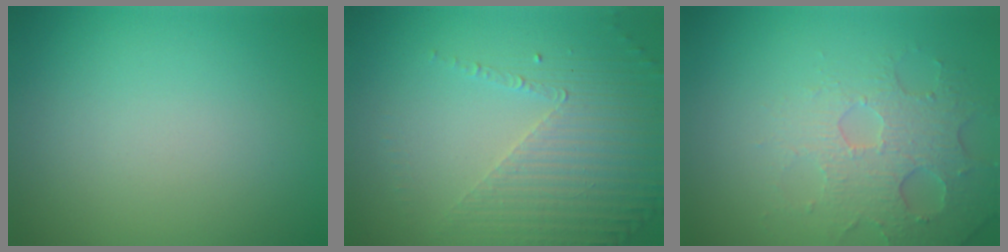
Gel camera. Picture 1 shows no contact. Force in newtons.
{"total": 4.4, "press": 3.1, "slide": 3.2}
{"total": 4.9, "press": 3.4, "slide": 3.5}